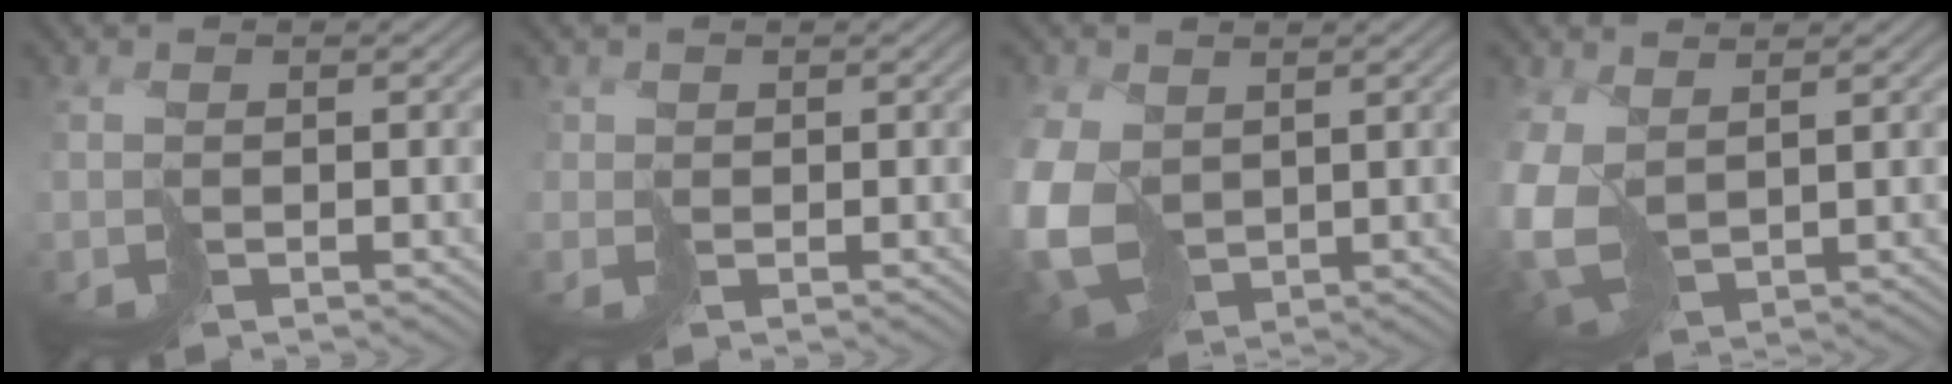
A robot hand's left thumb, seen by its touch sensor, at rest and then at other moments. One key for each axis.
{"total": 1.2, "fx": 0.1, "fy": 1.1, "fz": -0.4, "tx": 0.009, "ty": -0.004, "tz": 0.003}
{"total": 10.3, "fx": -0.2, "fy": 7.8, "fz": 6.8, "tx": -0.211, "ty": -0.030, "tz": 0.005}
{"total": 7.2, "fx": 0.5, "fy": 5.1, "fz": 5.0, "tx": -0.156, "ty": -0.023, "tz": 0.021}